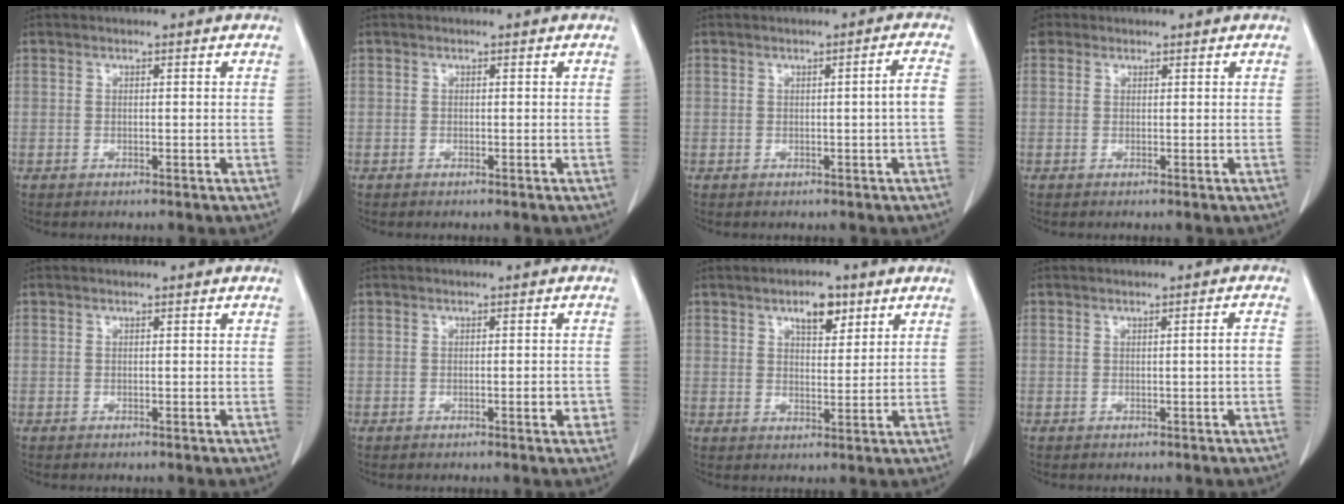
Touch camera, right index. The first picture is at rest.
{"total": 0.0}
{"total": 2.2, "force": [-0.3, -0.5, 2.1], "torque": [-0.031, 0.000, -0.003]}
{"total": 2.0, "force": [1.0, 1.7, 0.4], "torque": [-0.009, 0.019, 0.018]}
{"total": 0.0}
{"total": 2.2, "force": [-0.8, 0.5, 2.0], "torque": [-0.025, 0.000, -0.009]}
{"total": 5.1, "force": [3.0, 2.1, 3.5], "torque": [-0.057, 0.000, 0.048]}
{"total": 1.4, "force": [-0.2, -0.3, 1.4], "torque": [-0.023, -0.001, -0.001]}